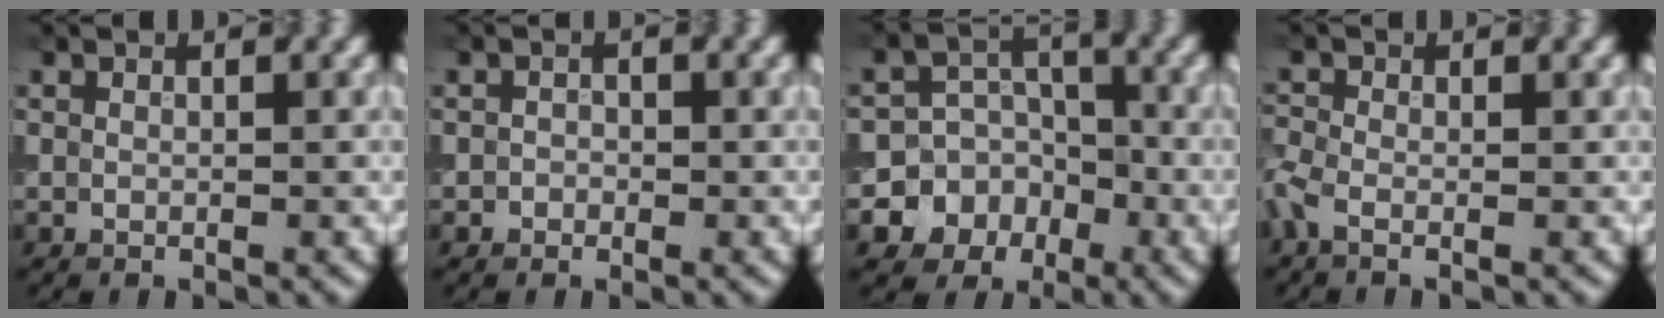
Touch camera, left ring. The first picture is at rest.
{"total": 0.9, "force": [-0.3, 0.9, 0.2], "torque": [0.008, -0.002, -0.010]}
{"total": 9.6, "force": [-4.3, 8.4, 1.4], "torque": [-0.015, -0.011, -0.086]}
{"total": 1.6, "force": [-0.8, 0.7, 1.2], "torque": [-0.033, -0.004, -0.027]}